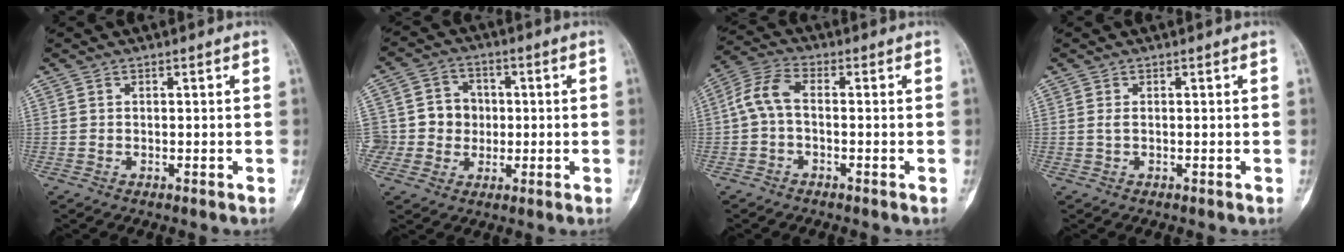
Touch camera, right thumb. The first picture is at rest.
{"total": 8.7, "force": [-0.2, 8.4, 2.4], "torque": [0.002, 0.017, -0.005]}
{"total": 5.8, "force": [-0.6, 2.9, 5.0], "torque": [-0.110, 0.022, -0.022]}
{"total": 0.7, "force": [0.0, 0.2, 0.6], "torque": [-0.019, -0.003, 0.002]}